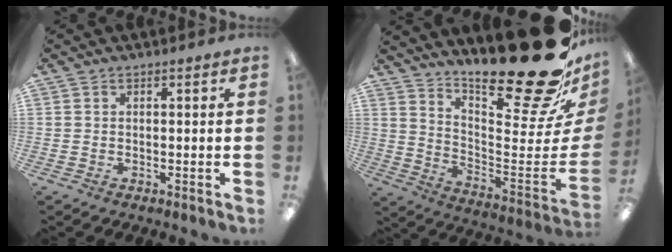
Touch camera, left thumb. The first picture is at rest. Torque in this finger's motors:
{"motor_torque": [0.45, 0.32, 1.40, -1.37, 0.10]}